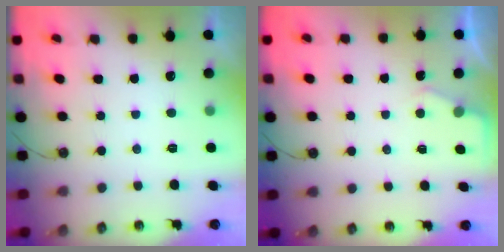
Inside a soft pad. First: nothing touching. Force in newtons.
{"total": 2.8, "press": 2.7, "slide": 0.4}